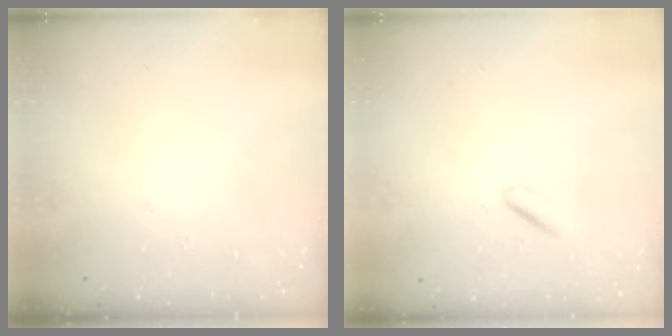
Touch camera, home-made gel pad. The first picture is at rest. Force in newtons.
{"total": 2.7, "press": 2.5, "slide": 0.9}